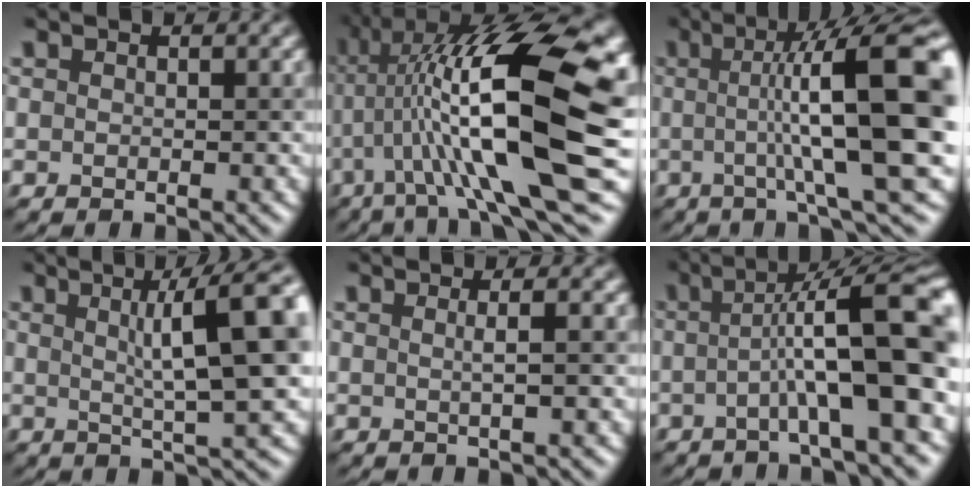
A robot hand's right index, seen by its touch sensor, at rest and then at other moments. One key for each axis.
{"total": 16.9, "fx": 0.6, "fy": 4.2, "fz": 16.4, "tx": -0.277, "ty": 0.034, "tz": 0.025}
{"total": 14.3, "fx": 0.9, "fy": 2.7, "fz": 14.0, "tx": -0.168, "ty": 0.023, "tz": 0.023}
{"total": 10.6, "fx": 2.4, "fy": 2.2, "fz": 10.1, "tx": -0.114, "ty": 0.019, "tz": 0.038}
{"total": 2.1, "fx": 0.5, "fy": 0.7, "fz": 1.9, "tx": -0.017, "ty": 0.006, "tz": -0.009}
{"total": 10.1, "fx": -0.4, "fy": 1.6, "fz": 9.9, "tx": -0.132, "ty": 0.026, "tz": -0.010}